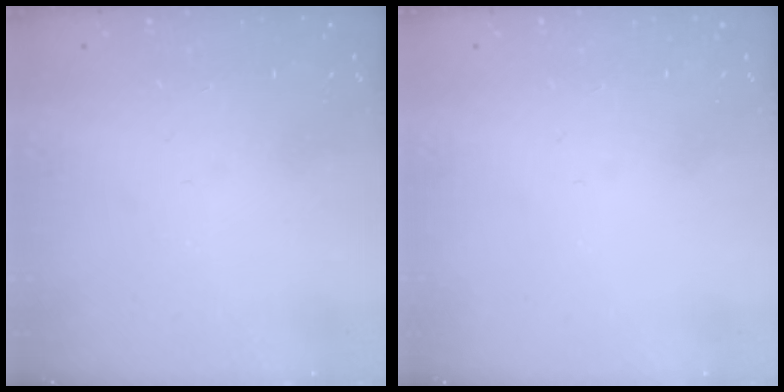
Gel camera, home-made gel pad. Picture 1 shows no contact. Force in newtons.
{"total": 0.0}